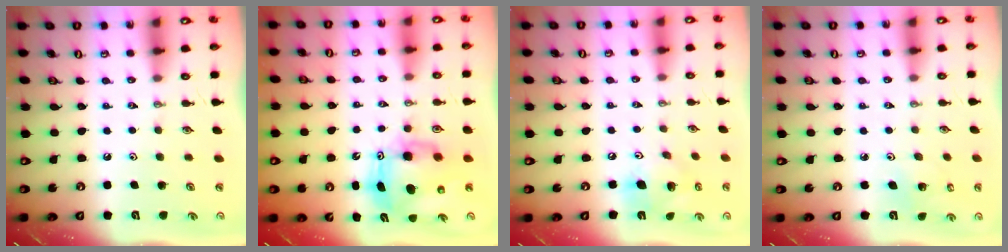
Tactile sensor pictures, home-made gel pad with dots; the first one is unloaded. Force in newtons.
{"total": 10.2, "press": 10.1, "slide": 1.0}
{"total": 13.6, "press": 13.3, "slide": 3.0}
{"total": 3.3, "press": 3.3, "slide": 0.2}